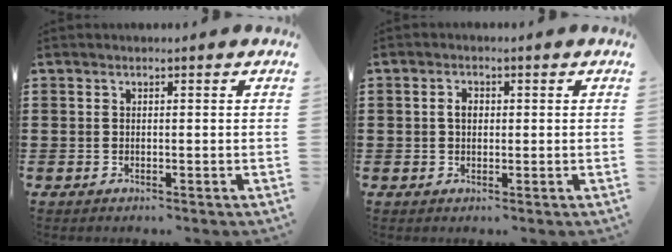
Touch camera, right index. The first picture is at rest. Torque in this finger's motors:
{"motor_torque": [0.58, 0.01, 0.13, 0.05]}